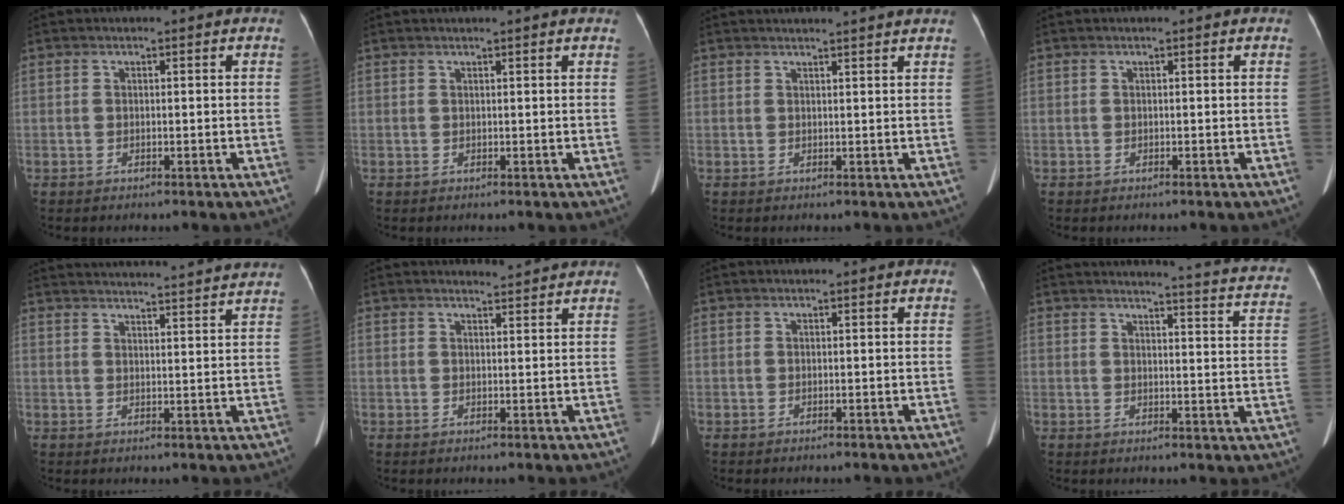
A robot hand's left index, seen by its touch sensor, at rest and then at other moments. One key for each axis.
{"total": 2.5, "fx": 2.2, "fy": -0.5, "fz": 1.1, "tx": -0.021, "ty": 0.014, "tz": 0.028}
{"total": 6.9, "fx": 6.5, "fy": -0.8, "fz": 2.4, "tx": -0.028, "ty": 0.017, "tz": 0.063}
{"total": 0.0}
{"total": 20.2, "fx": 19.3, "fy": 0.1, "fz": 5.7, "tx": -0.089, "ty": -0.005, "tz": 0.246}
{"total": 2.4, "fx": 2.4, "fy": -0.3, "fz": -0.1, "tx": -0.008, "ty": 0.001, "tz": 0.036}
{"total": 0.0}
{"total": 17.2, "fx": 16.0, "fy": 0.9, "fz": 6.2, "tx": -0.073, "ty": -0.075, "tz": 0.156}